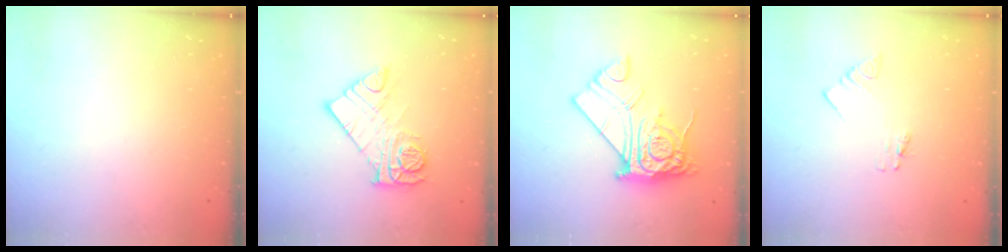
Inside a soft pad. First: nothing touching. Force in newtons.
{"total": 11.4, "press": 11.4, "slide": 1.0}
{"total": 15.7, "press": 15.6, "slide": 1.6}
{"total": 1.1, "press": 1.1, "slide": 0.0}